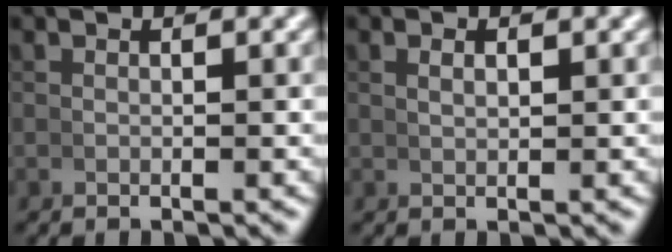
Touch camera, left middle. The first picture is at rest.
{"total": 0.8, "force": [0.5, 0.1, 0.7], "torque": [-0.006, 0.001, 0.013]}